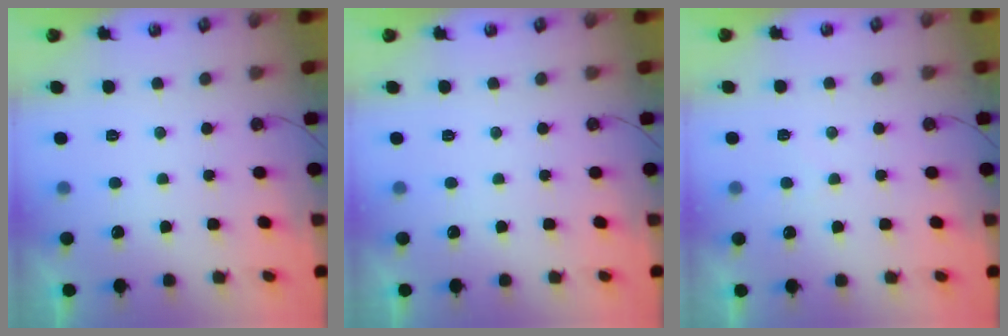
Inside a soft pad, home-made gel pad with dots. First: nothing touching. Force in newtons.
{"total": 0.0}
{"total": 3.4, "press": 3.4, "slide": 0.4}